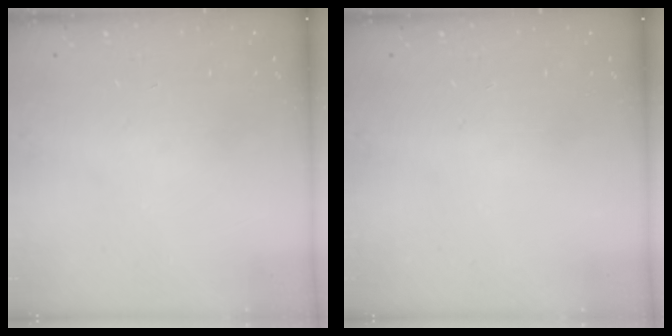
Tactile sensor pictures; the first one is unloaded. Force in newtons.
{"total": 0.0}